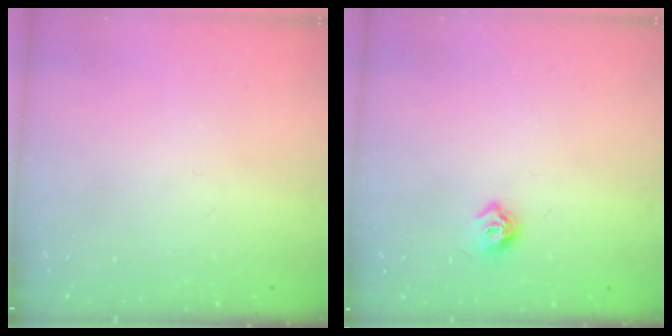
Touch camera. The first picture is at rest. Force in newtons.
{"total": 6.0, "press": 5.9, "slide": 1.0}